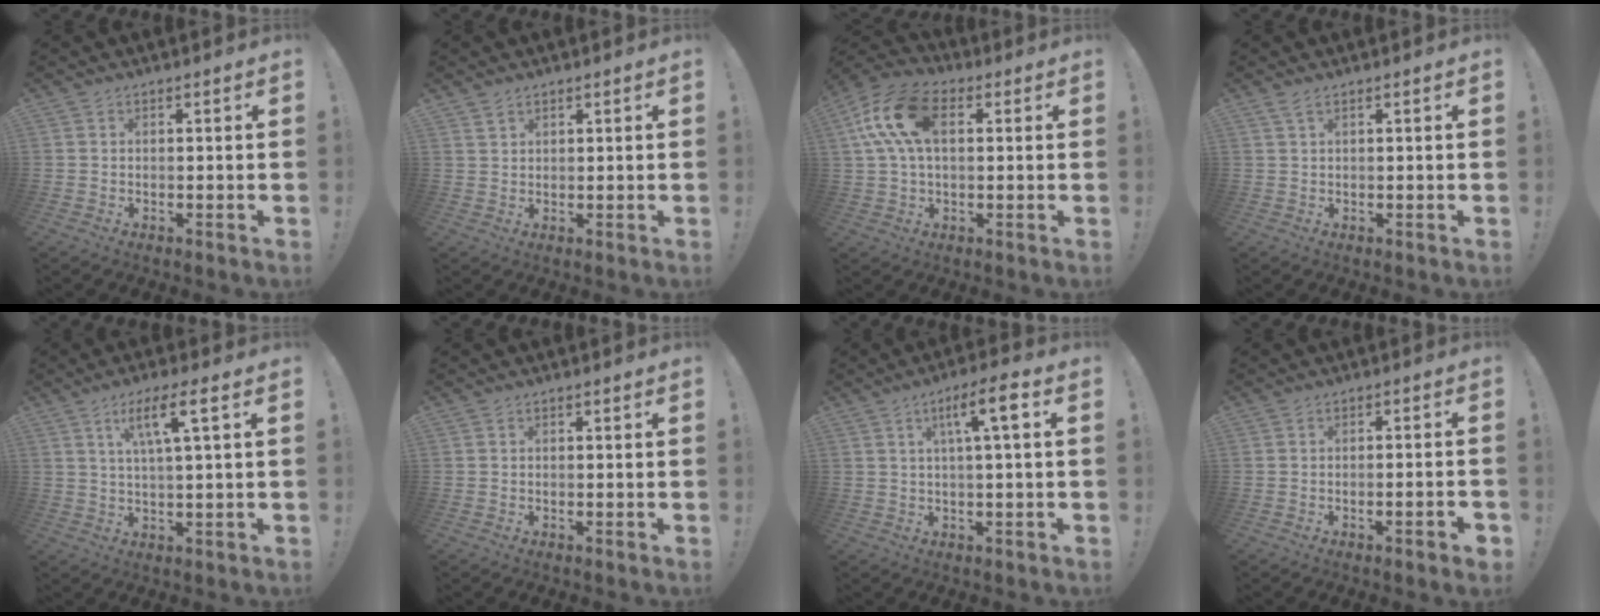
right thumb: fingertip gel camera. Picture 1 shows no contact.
{"total": 2.1, "force": [1.7, 1.0, 0.6], "torque": [0.002, -0.013, 0.031]}
{"total": 15.7, "force": [4.0, 9.4, 12.0], "torque": [-0.245, 0.008, 0.072]}
{"total": 2.0, "force": [1.3, 0.5, 1.5], "torque": [-0.034, 0.000, 0.024]}
{"total": 8.5, "force": [3.3, 1.0, 7.7], "torque": [-0.140, 0.002, 0.050]}
{"total": 0.0}
{"total": 8.2, "force": [2.2, 1.1, 7.8], "torque": [-0.122, 0.000, 0.026]}
{"total": 2.9, "force": [-1.4, 0.0, 2.5], "torque": [-0.036, -0.004, -0.020]}